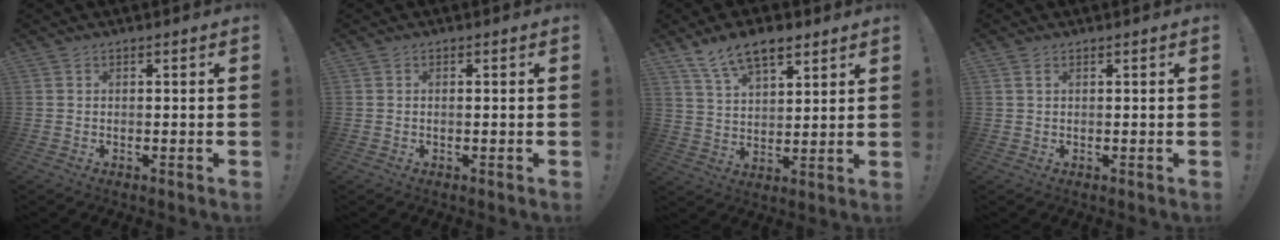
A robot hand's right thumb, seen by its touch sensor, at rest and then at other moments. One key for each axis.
{"total": 0.6, "fx": -0.2, "fy": 0.1, "fz": 0.6, "tx": -0.009, "ty": -0.001, "tz": -0.004}
{"total": 11.2, "fx": 7.6, "fy": 5.2, "fz": 6.3, "tx": -0.107, "ty": -0.029, "tz": 0.143}
{"total": 1.4, "fx": 0.7, "fy": 0.6, "fz": 1.0, "tx": -0.021, "ty": 0.001, "tz": 0.014}